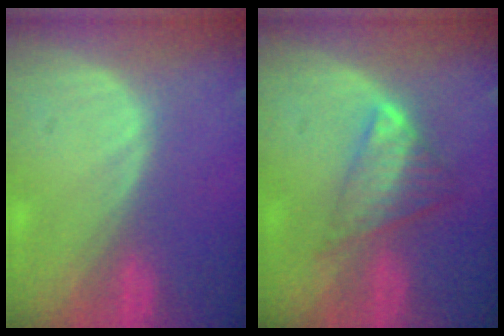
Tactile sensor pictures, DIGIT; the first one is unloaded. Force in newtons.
{"total": 5.8, "press": 5.4, "slide": 2.3}